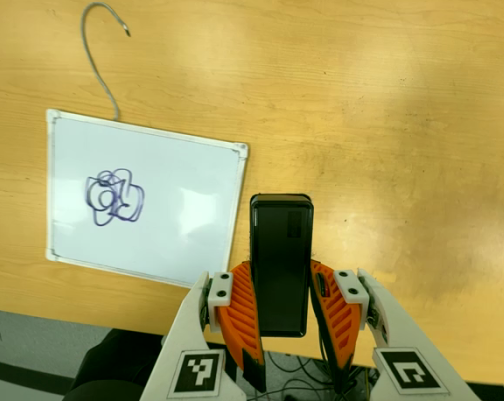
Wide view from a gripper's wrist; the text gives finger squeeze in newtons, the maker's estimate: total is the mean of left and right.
{"total": 6.1, "left": 4.1, "right": 8.1}